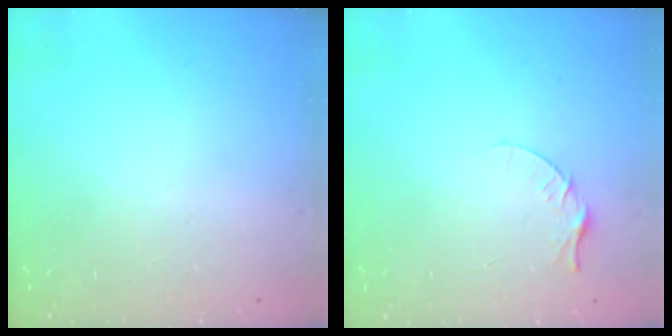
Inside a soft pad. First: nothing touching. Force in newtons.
{"total": 4.4, "press": 4.4, "slide": 0.5}